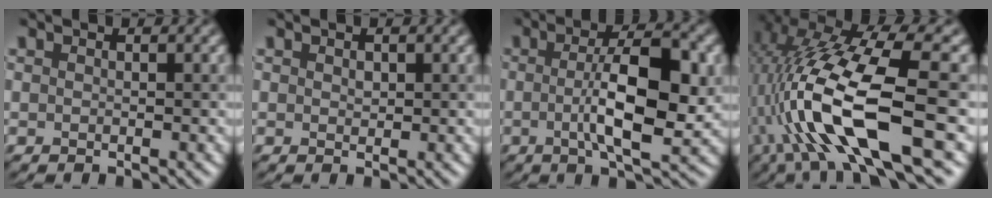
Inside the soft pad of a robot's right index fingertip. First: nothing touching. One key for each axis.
{"total": 0.7, "fx": 0.3, "fy": 0.4, "fz": 0.3, "tx": -0.008, "ty": -0.001, "tz": 0.005}
{"total": 8.2, "fx": -0.2, "fy": 2.3, "fz": 7.8, "tx": -0.126, "ty": -0.001, "tz": -0.005}
{"total": 12.5, "fx": -2.4, "fy": 3.8, "fz": 11.7, "tx": -0.229, "ty": 0.004, "tz": -0.042}